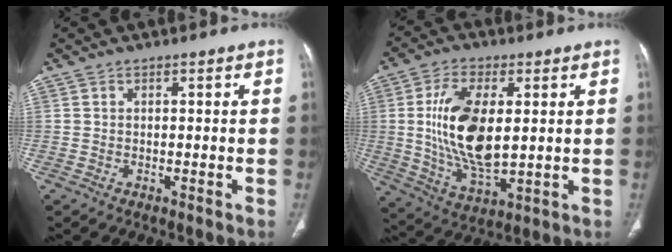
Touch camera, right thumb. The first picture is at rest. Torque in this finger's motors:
{"motor_torque": [1.72, 1.68, 1.89, -0.19, 0.66]}